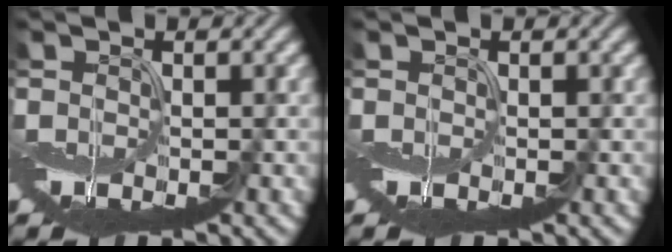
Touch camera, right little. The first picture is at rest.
{"total": 0.0}